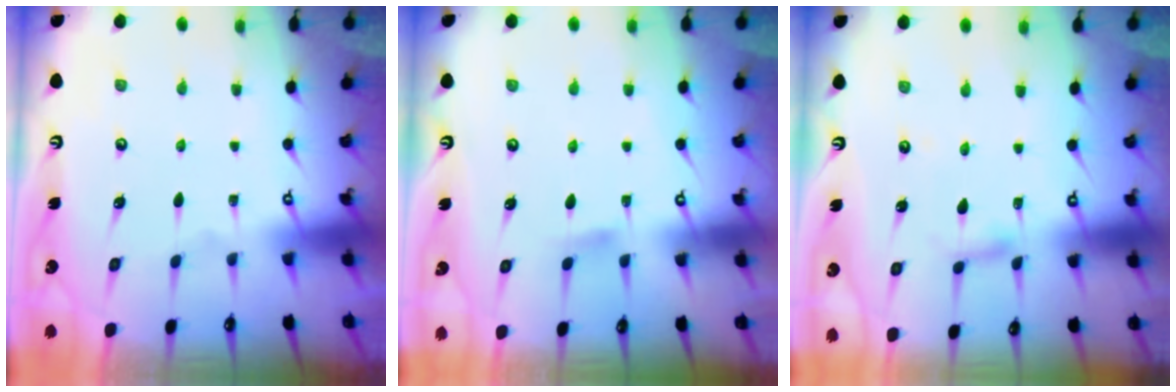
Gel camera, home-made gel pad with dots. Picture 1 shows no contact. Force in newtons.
{"total": 3.7, "press": 3.6, "slide": 0.5}
{"total": 2.1, "press": 2.1, "slide": 0.1}